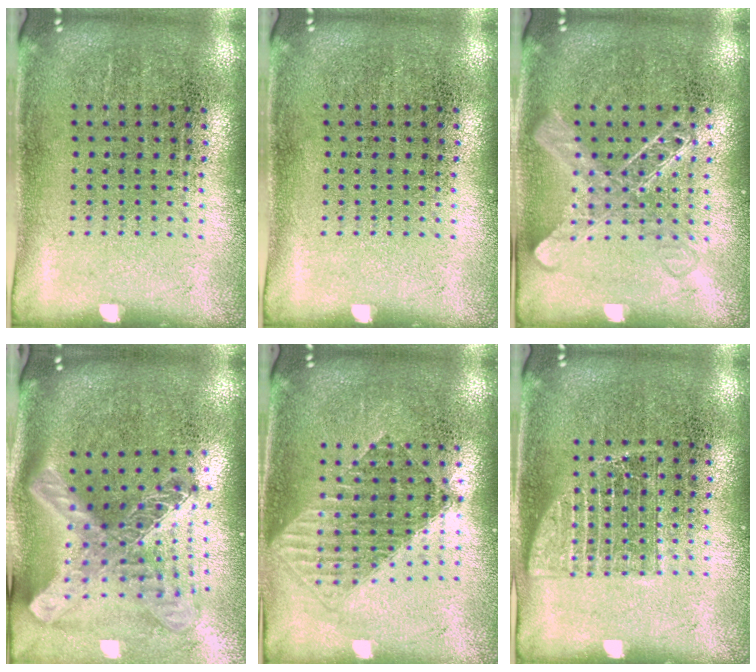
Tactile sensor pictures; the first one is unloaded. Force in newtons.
{"total": 0.0}
{"total": 2.1, "press": 2.1, "slide": 0.5}
{"total": 2.8, "press": 2.0, "slide": 1.9}
{"total": 1.5, "press": 1.3, "slide": 0.8}
{"total": 1.9, "press": 1.8, "slide": 0.3}